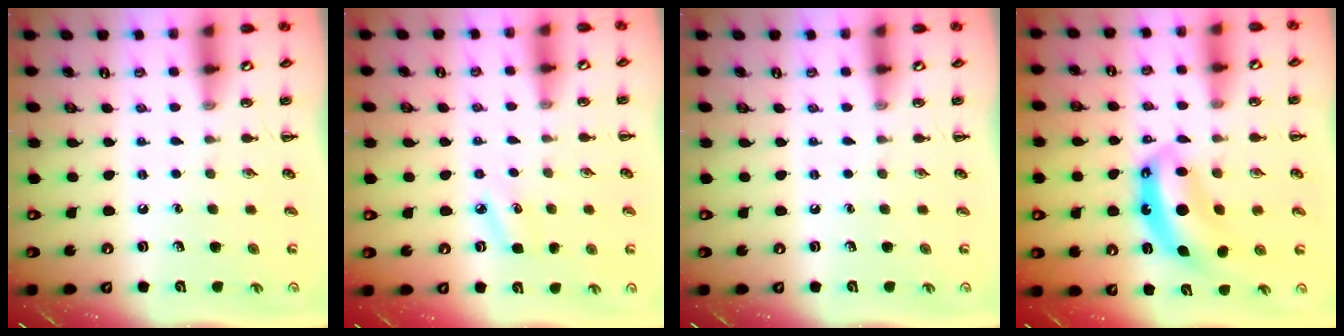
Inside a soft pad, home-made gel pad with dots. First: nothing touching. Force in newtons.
{"total": 5.3, "press": 5.0, "slide": 1.7}
{"total": 0.0}
{"total": 7.8, "press": 7.6, "slide": 2.0}